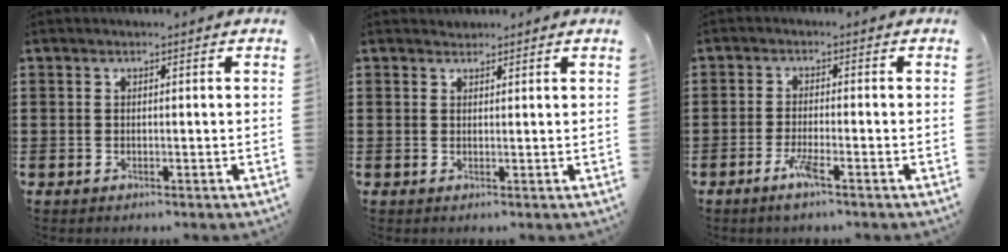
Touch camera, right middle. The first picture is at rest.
{"total": 1.0, "force": [0.9, 0.3, -0.2], "torque": [0.002, 0.001, 0.018]}
{"total": 3.6, "force": [-2.0, 0.3, 2.9], "torque": [-0.062, -0.009, -0.037]}